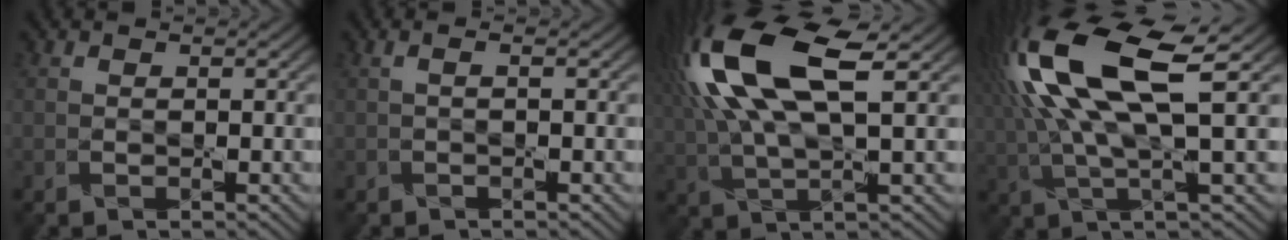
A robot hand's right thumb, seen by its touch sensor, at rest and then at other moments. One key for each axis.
{"total": 0.7, "fx": 0.1, "fy": -0.2, "fz": 0.7, "tx": -0.014, "ty": 0.005, "tz": 0.000}
{"total": 15.7, "fx": 5.1, "fy": 5.6, "fz": 13.7, "tx": -0.321, "ty": 0.018, "tz": 0.094}
{"total": 15.5, "fx": 4.4, "fy": 4.6, "fz": 14.1, "tx": -0.324, "ty": 0.020, "tz": 0.079}